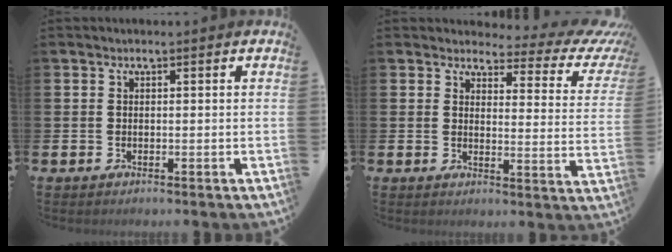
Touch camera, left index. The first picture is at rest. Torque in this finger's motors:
{"motor_torque": [1.00, -1.14, 0.22, -0.02]}